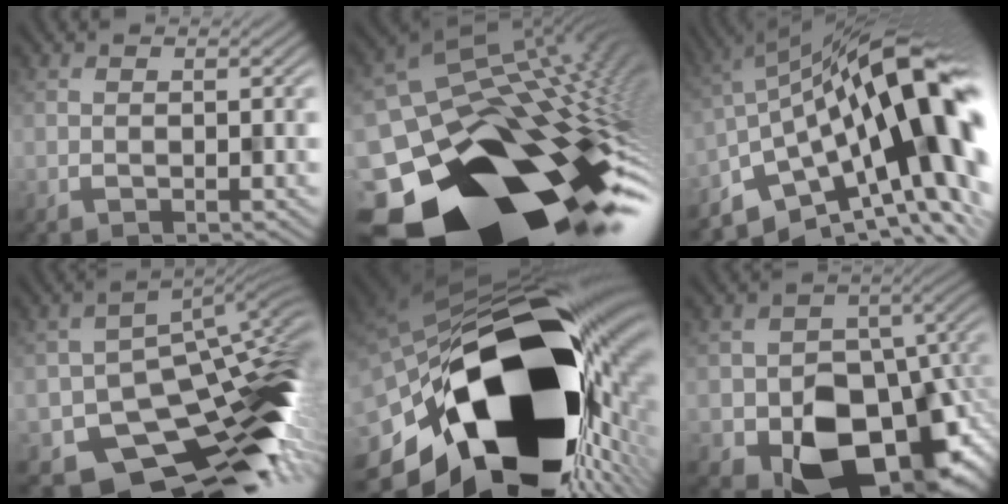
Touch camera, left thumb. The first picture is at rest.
{"total": 19.5, "force": [-8.6, 13.0, 11.8], "torque": [-0.208, -0.059, -0.100]}
{"total": 16.8, "force": [-2.8, 6.8, 15.1], "torque": [-0.231, -0.004, -0.055]}
{"total": 12.3, "force": [-6.2, 7.9, 7.1], "torque": [-0.110, -0.050, -0.077]}
{"total": 21.5, "force": [-4.0, 14.5, 15.3], "torque": [-0.331, -0.086, -0.034]}
{"total": 15.1, "force": [-6.1, 10.9, 8.5], "torque": [-0.114, -0.058, -0.070]}